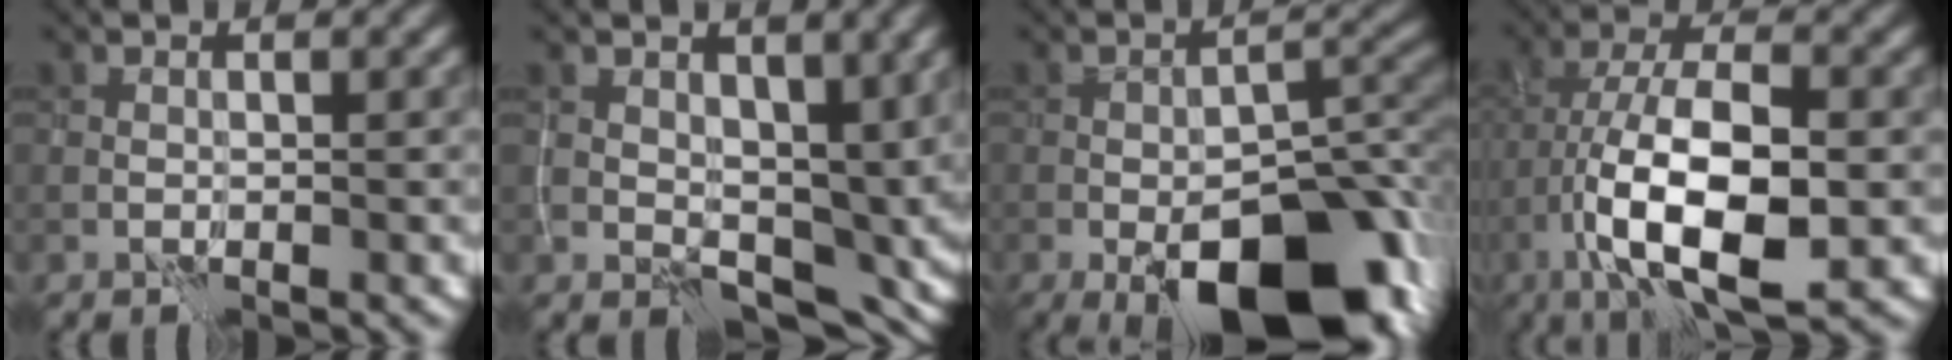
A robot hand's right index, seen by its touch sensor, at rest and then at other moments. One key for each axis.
{"total": 6.4, "fx": 1.1, "fy": 4.1, "fz": 4.8, "tx": -0.069, "ty": -0.015, "tz": 0.020}
{"total": 14.0, "fx": -7.3, "fy": 5.8, "fz": 10.4, "tx": -0.141, "ty": -0.007, "tz": -0.115}
{"total": 10.9, "fx": -3.2, "fy": 4.1, "fz": 9.5, "tx": -0.175, "ty": 0.005, "tz": -0.059}